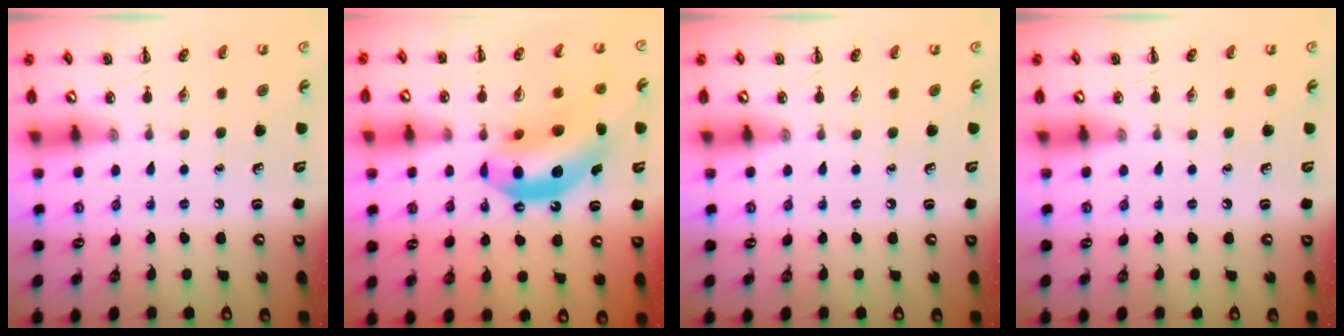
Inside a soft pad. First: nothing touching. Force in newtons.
{"total": 15.4, "press": 14.9, "slide": 4.1}
{"total": 0.0}
{"total": 0.0}